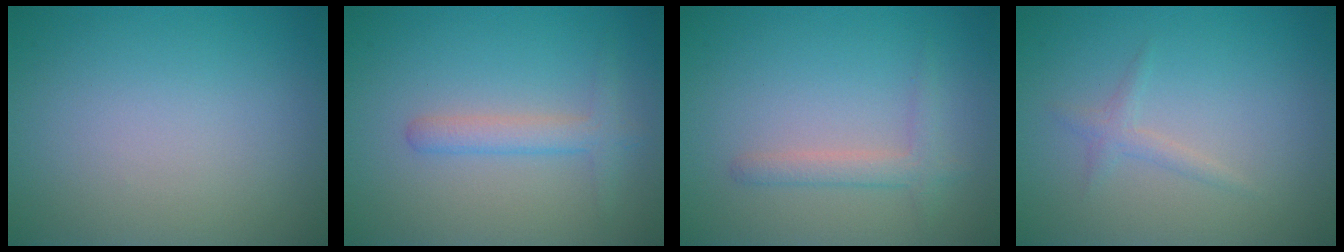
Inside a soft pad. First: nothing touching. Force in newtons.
{"total": 2.2, "press": 2.2, "slide": 0.1}
{"total": 1.8, "press": 1.8, "slide": 0.2}
{"total": 1.1, "press": 1.1, "slide": 0.0}